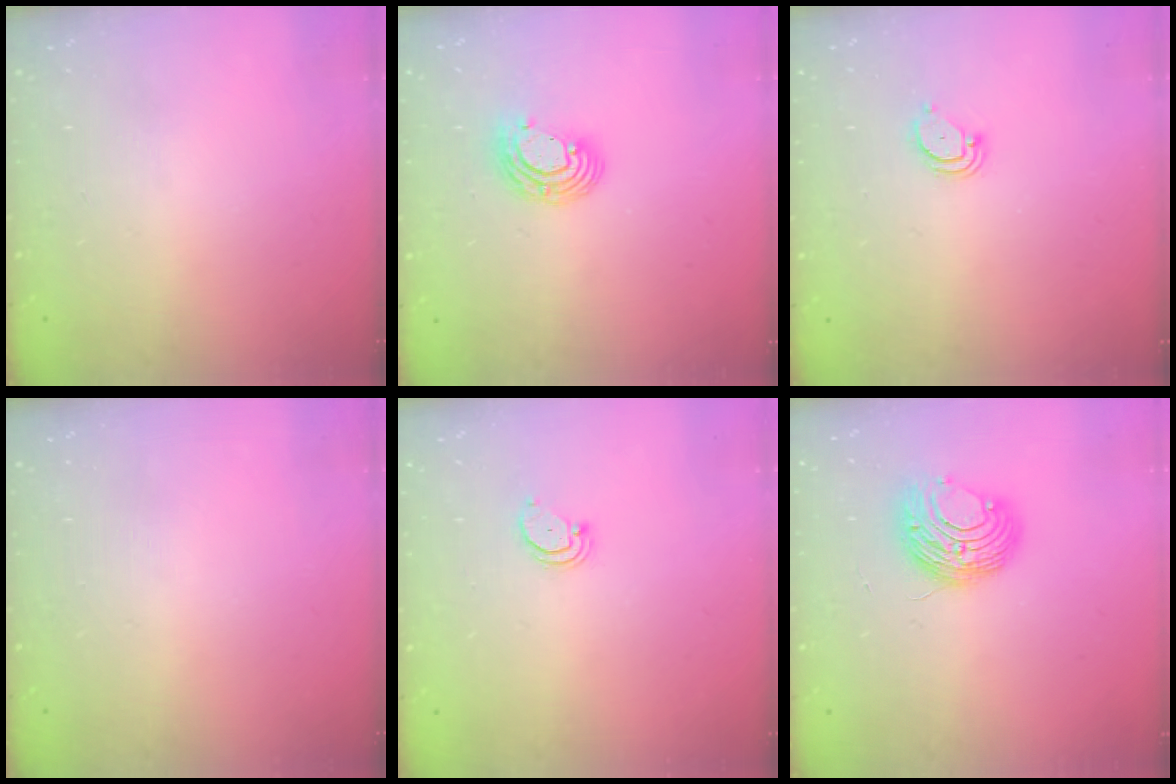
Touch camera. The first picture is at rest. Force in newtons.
{"total": 8.3, "press": 8.2, "slide": 1.4}
{"total": 2.1, "press": 2.1, "slide": 0.2}
{"total": 0.0}
{"total": 1.5, "press": 1.5, "slide": 0.2}
{"total": 10.0, "press": 10.0, "slide": 0.7}